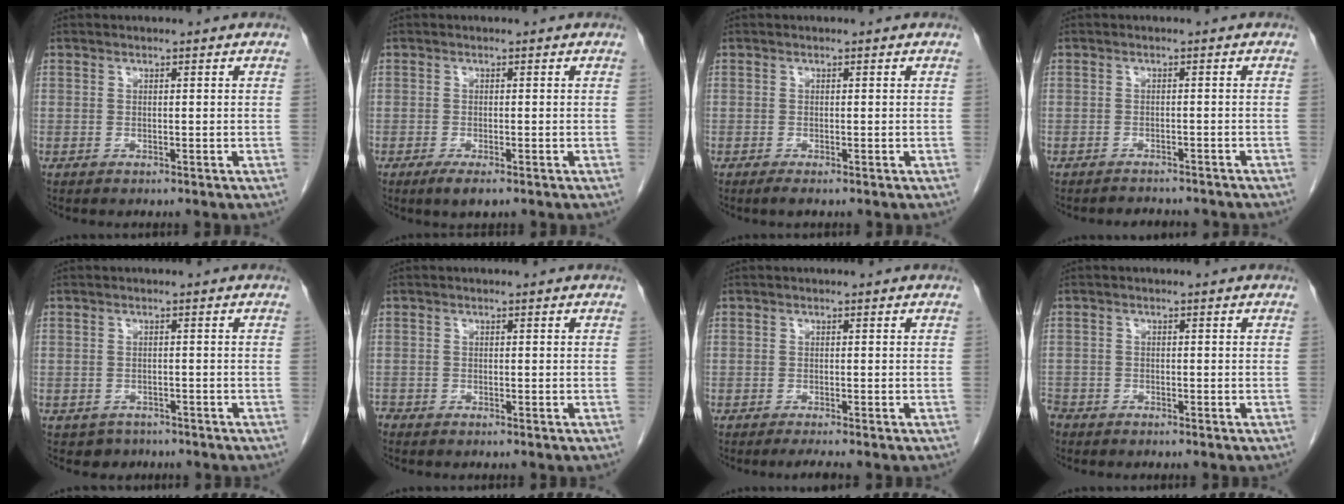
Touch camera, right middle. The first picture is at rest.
{"total": 2.4, "force": [-1.5, 0.4, 1.9], "torque": [-0.030, -0.006, -0.024]}
{"total": 0.7, "force": [-0.5, -0.1, 0.5], "torque": [-0.010, -0.002, -0.009]}
{"total": 5.5, "force": [-5.0, 0.8, 2.1], "torque": [-0.029, -0.006, -0.058]}
{"total": 2.8, "force": [-2.2, 1.8, -0.2], "torque": [-0.007, 0.005, -0.031]}
{"total": 0.7, "force": [-0.7, 0.2, 0.0], "torque": [-0.004, -0.001, -0.015]}
{"total": 2.1, "force": [-1.7, -0.5, 1.1], "torque": [-0.016, -0.004, -0.030]}
{"total": 3.4, "force": [-2.7, 1.9, 0.6], "torque": [-0.016, -0.001, -0.055]}